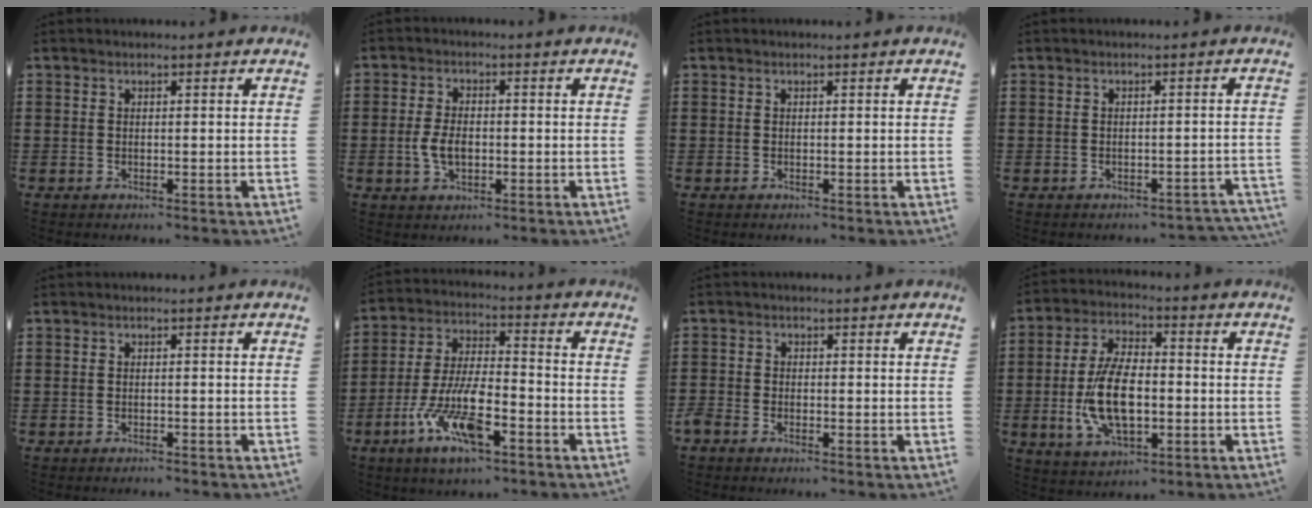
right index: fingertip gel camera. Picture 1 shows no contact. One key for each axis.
{"total": 4.2, "fx": -0.6, "fy": 2.4, "fz": 3.4, "tx": -0.078, "ty": 0.002, "tz": -0.015}
{"total": 0.0}
{"total": 1.2, "fx": -1.1, "fy": 0.4, "fz": 0.4, "tx": -0.013, "ty": 0.001, "tz": -0.023}
{"total": 0.6, "fx": -0.6, "fy": 0.1, "fz": 0.0, "tx": -0.003, "ty": 0.000, "tz": -0.012}
{"total": 11.7, "fx": -6.1, "fy": 3.8, "fz": 9.2, "tx": -0.205, "ty": 0.000, "tz": -0.117}
{"total": 1.3, "fx": -1.3, "fy": 0.3, "fz": 0.2, "tx": -0.014, "ty": -0.002, "tz": -0.028}
{"total": 10.6, "fx": -1.7, "fy": 5.2, "fz": 9.1, "tx": -0.197, "ty": -0.001, "tz": -0.032}